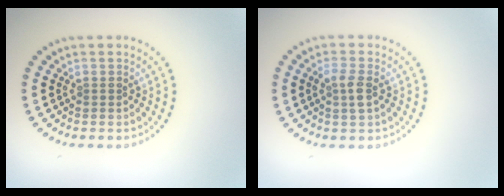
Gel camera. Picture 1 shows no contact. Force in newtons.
{"total": 1.9, "press": 1.9, "slide": 0.4}